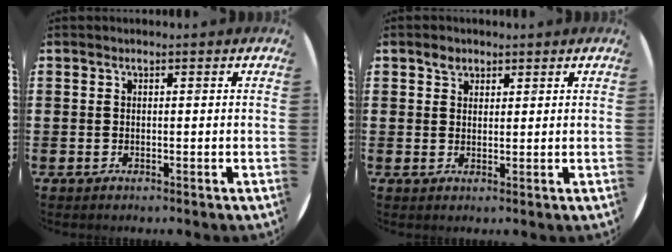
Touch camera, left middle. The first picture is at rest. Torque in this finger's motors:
{"motor_torque": [0.60, -0.42, 0.02, -0.01]}